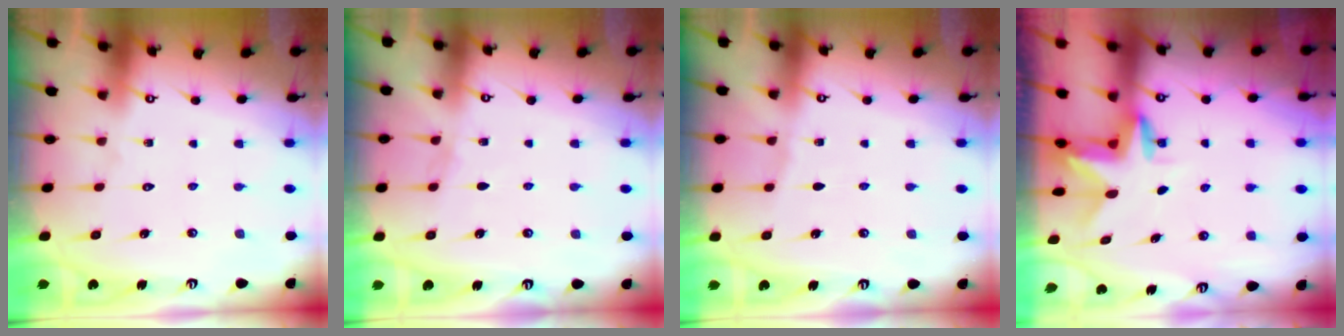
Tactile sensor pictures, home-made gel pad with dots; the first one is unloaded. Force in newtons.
{"total": 4.6, "press": 4.5, "slide": 0.6}
{"total": 1.8, "press": 1.8, "slide": 0.3}
{"total": 3.1, "press": 3.1, "slide": 0.2}